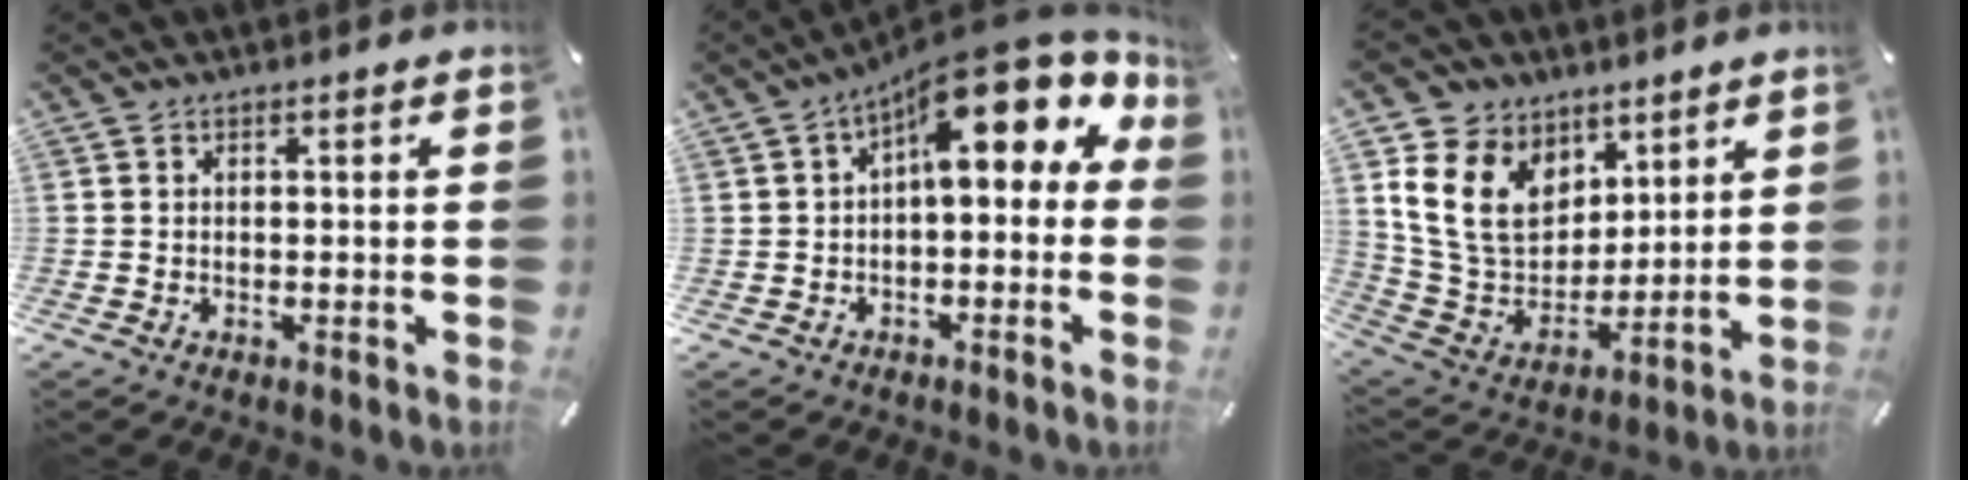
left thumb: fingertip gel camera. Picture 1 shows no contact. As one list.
[{"total": 12.7, "force": [6.7, 6.1, 9.0], "torque": [-0.129, -0.051, 0.115]}, {"total": 17.0, "force": [6.8, 13.1, 8.5], "torque": [-0.185, -0.031, 0.134]}]